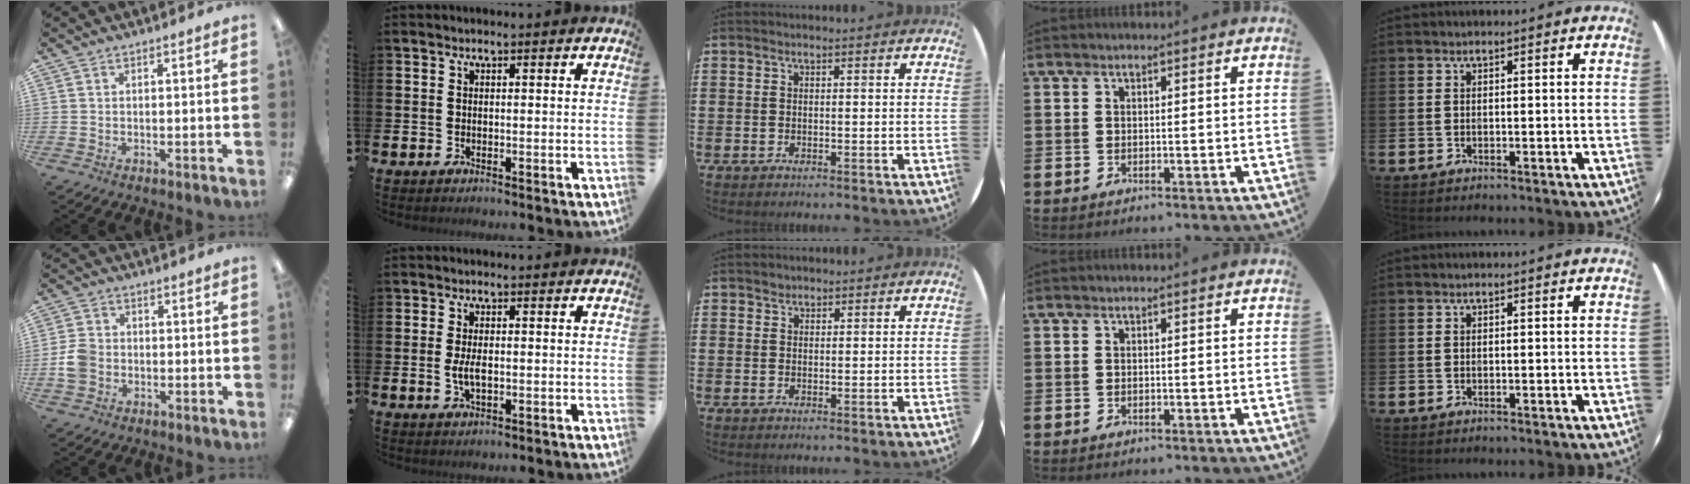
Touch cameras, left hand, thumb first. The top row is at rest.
{"thumb": {"total": 5.8, "force": [-1.0, 5.0, 2.8], "torque": [-0.048, 0.011, -0.017]}, "index": {"total": 2.8, "force": [-0.2, 1.3, 2.5], "torque": [-0.048, 0.002, -0.004]}, "middle": {"total": 1.0, "force": [0.9, 0.4, -0.1], "torque": [0.001, 0.002, 0.017]}}